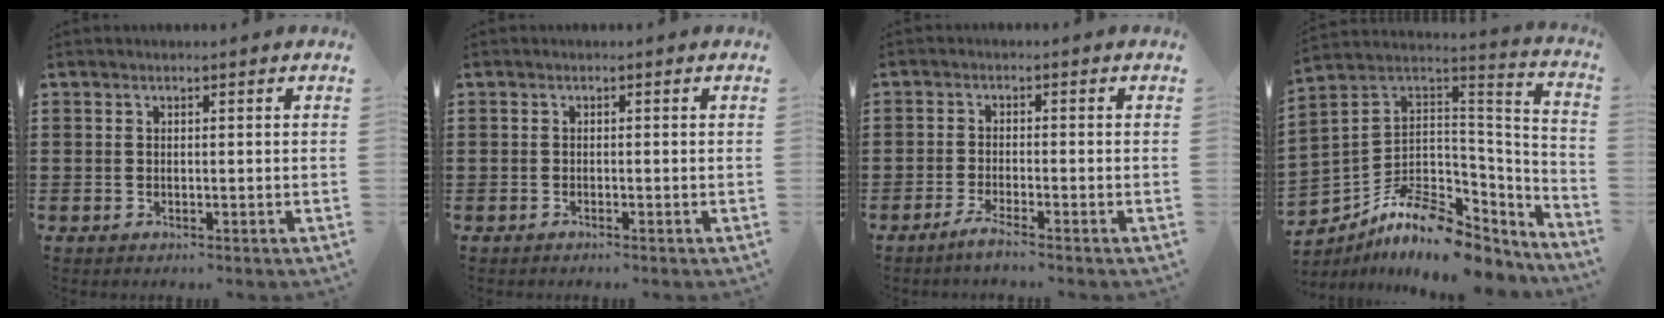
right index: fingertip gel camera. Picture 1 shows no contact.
{"total": 0.5, "force": [-0.5, 0.1, 0.0], "torque": [-0.002, -0.001, -0.011]}
{"total": 2.2, "force": [-1.8, -0.1, 1.2], "torque": [-0.027, -0.001, -0.036]}
{"total": 10.0, "force": [-6.7, 5.1, 5.4], "torque": [-0.119, 0.006, -0.124]}